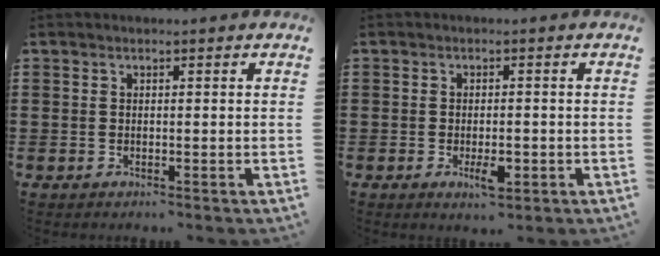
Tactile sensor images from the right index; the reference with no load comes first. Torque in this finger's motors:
{"motor_torque": [0.15, 0.07, 0.18, 0.03]}